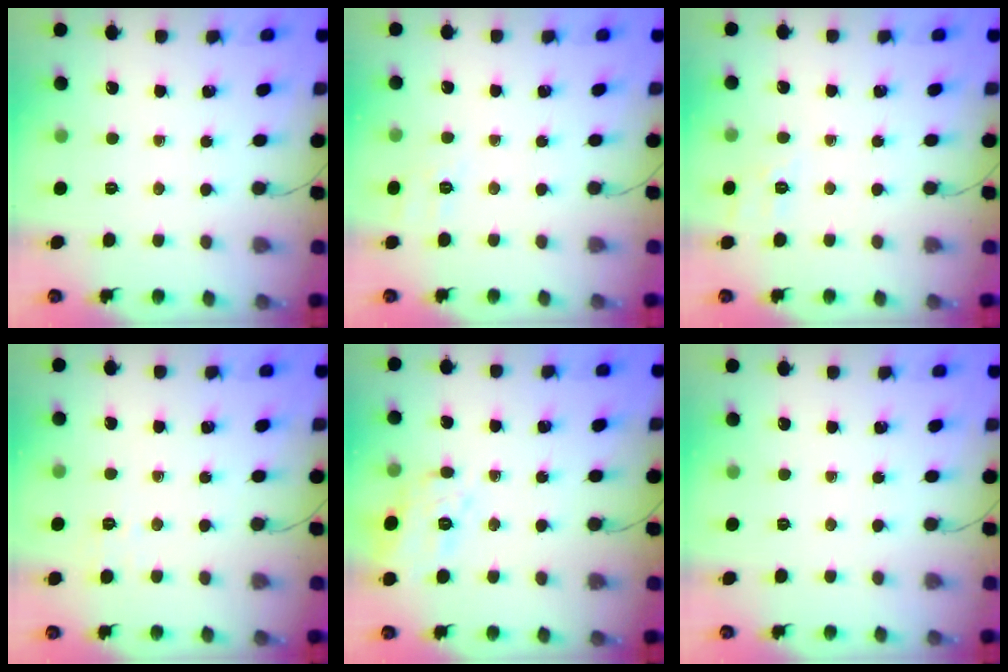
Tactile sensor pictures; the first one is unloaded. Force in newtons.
{"total": 8.2, "press": 7.8, "slide": 2.3}
{"total": 2.8, "press": 2.2, "slide": 1.7}
{"total": 2.2, "press": 1.7, "slide": 1.5}
{"total": 8.0, "press": 8.0, "slide": 0.8}
{"total": 0.0}